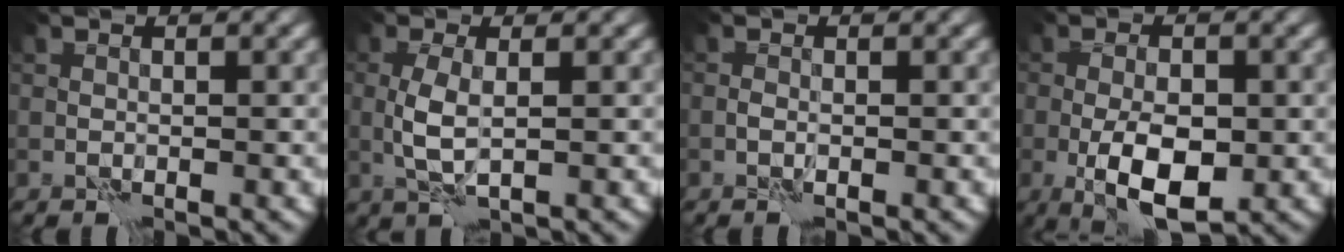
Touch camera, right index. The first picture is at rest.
{"total": 2.7, "force": [0.2, 0.7, 2.6], "torque": [-0.062, -0.001, 0.004]}
{"total": 0.5, "force": [-0.1, 0.1, 0.5], "torque": [-0.011, 0.002, -0.005]}
{"total": 6.1, "force": [-1.6, 2.5, 5.4], "torque": [-0.095, -0.004, -0.028]}